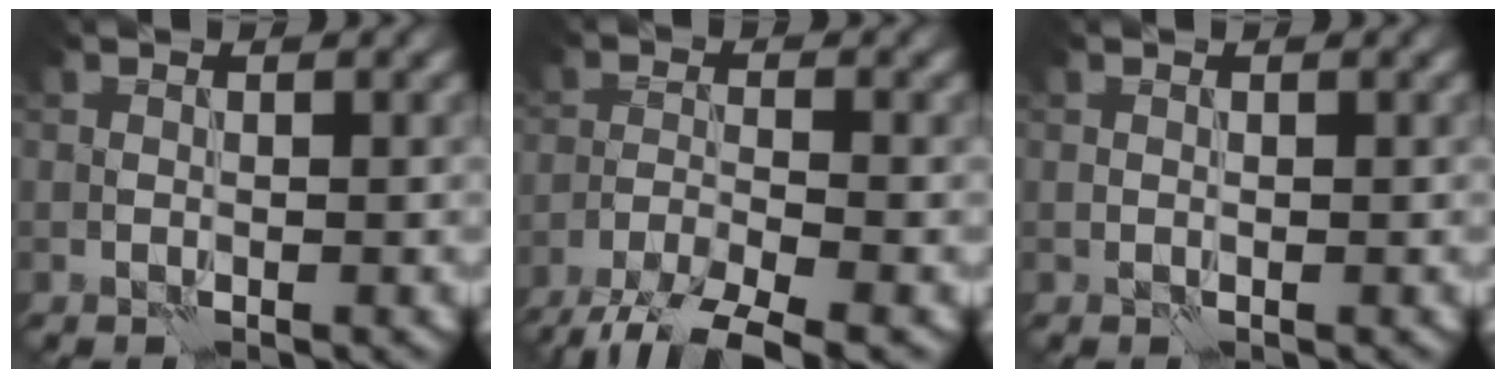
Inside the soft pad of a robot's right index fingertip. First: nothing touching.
{"total": 6.3, "force": [-5.0, 1.0, 3.7], "torque": [-0.061, -0.005, -0.096]}
{"total": 0.0}